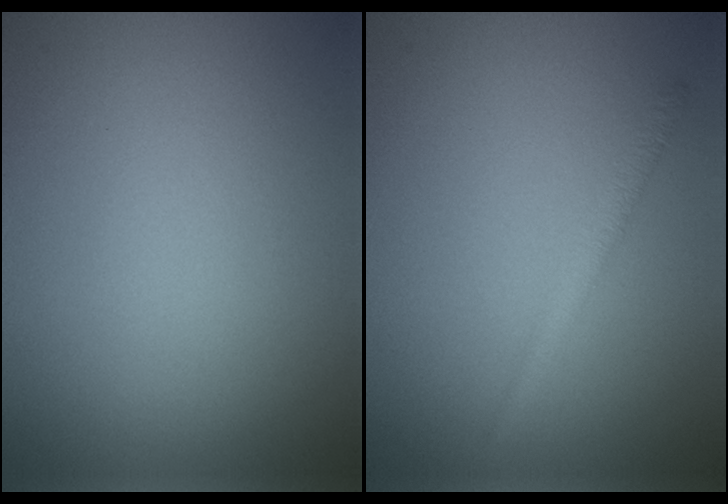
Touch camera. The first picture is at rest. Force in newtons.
{"total": 1.5, "press": 1.5, "slide": 0.0}